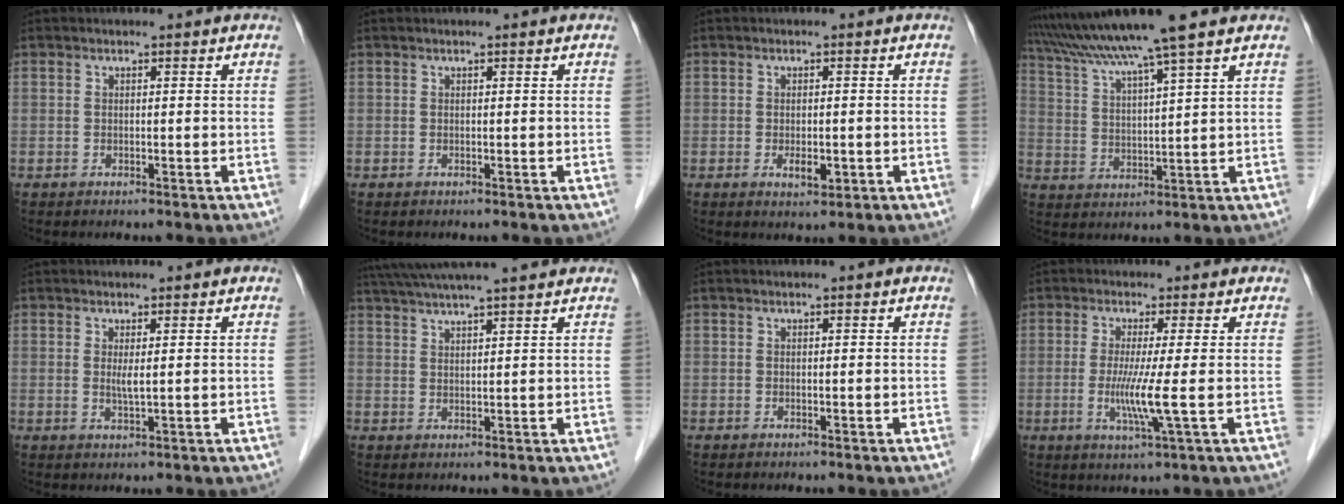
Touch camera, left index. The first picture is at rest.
{"total": 0.0}
{"total": 2.7, "force": [-0.8, 1.2, 2.3], "torque": [-0.037, -0.002, -0.007]}
{"total": 12.1, "force": [9.8, -1.8, 6.9], "torque": [-0.123, 0.018, 0.165]}
{"total": 1.6, "force": [0.3, 0.1, 1.5], "torque": [-0.035, -0.004, 0.009]}
{"total": 14.1, "force": [12.3, 0.5, 6.8], "torque": [-0.122, 0.043, 0.182]}
{"total": 0.0}
{"total": 5.7, "force": [-0.8, -1.2, 5.5], "torque": [-0.118, -0.022, -0.017]}